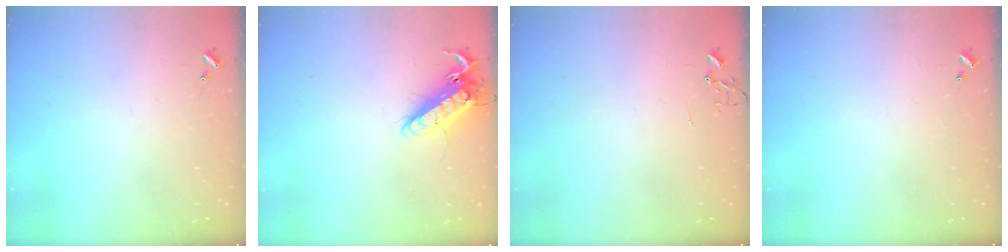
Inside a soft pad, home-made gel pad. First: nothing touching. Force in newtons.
{"total": 15.0, "press": 14.7, "slide": 2.5}
{"total": 0.0}
{"total": 0.0}